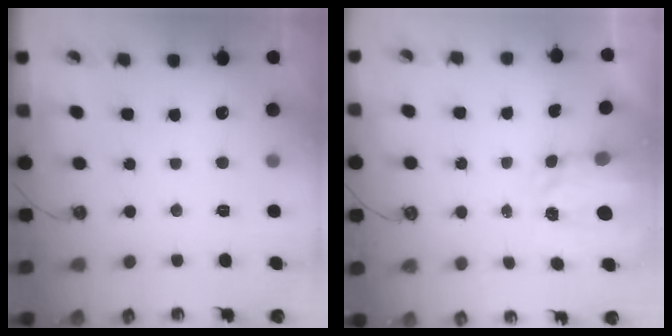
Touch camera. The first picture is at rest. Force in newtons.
{"total": 3.6, "press": 3.5, "slide": 0.5}